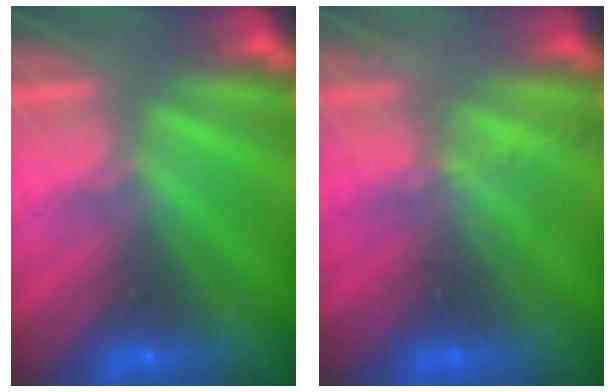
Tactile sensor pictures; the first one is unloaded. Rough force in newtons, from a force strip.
{"total": 2.1}